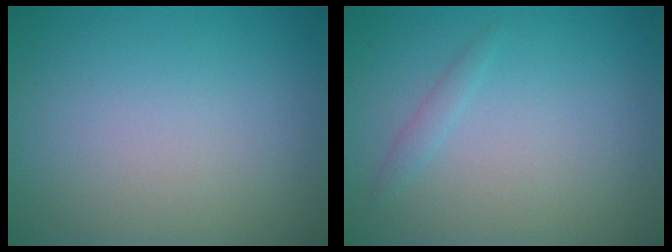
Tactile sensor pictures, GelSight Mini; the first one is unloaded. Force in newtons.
{"total": 0.8, "press": 0.8, "slide": 0.0}